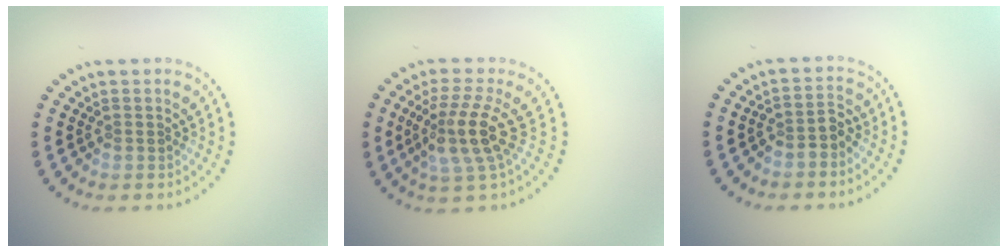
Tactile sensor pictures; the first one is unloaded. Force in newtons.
{"total": 3.9, "press": 3.2, "slide": 2.1}
{"total": 1.9, "press": 1.6, "slide": 1.0}